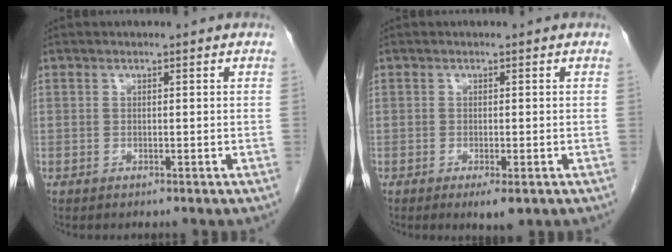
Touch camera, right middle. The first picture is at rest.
{"total": 2.8, "force": [-1.4, 0.6, 2.3], "torque": [-0.029, -0.006, -0.018]}